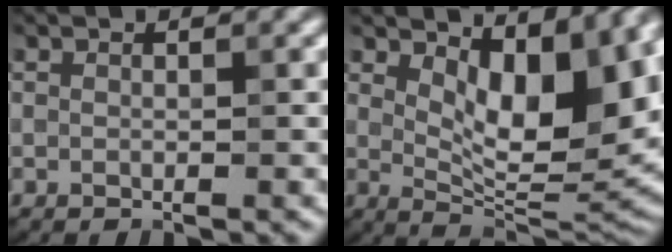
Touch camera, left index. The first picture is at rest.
{"total": 10.0, "force": [3.0, 4.4, 8.5], "torque": [-0.125, -0.014, 0.051]}